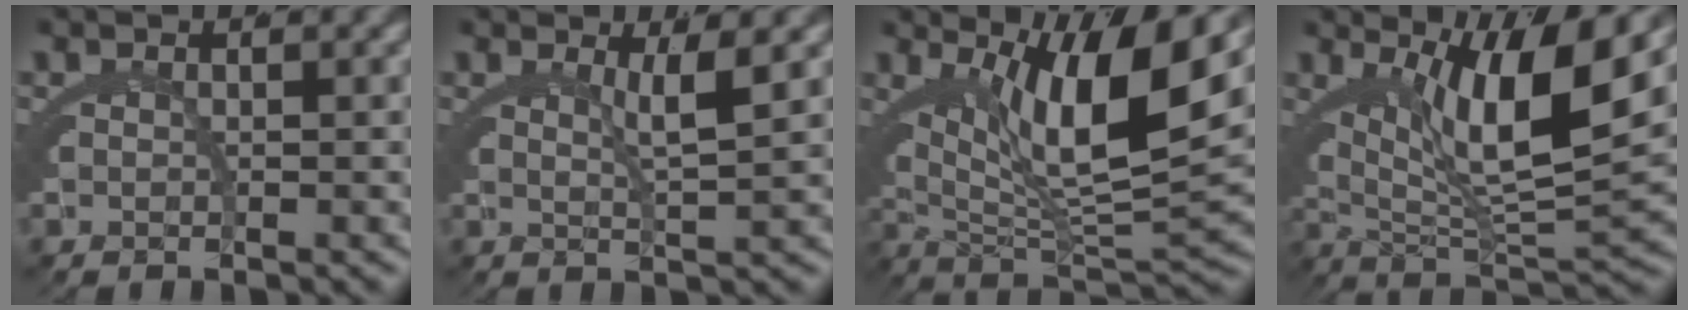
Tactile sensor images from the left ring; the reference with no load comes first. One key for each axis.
{"total": 2.6, "fx": 1.5, "fy": -1.1, "fz": 1.8, "tx": -0.029, "ty": -0.007, "tz": 0.032}
{"total": 11.8, "fx": 3.7, "fy": 4.6, "fz": 10.2, "tx": -0.166, "ty": 0.004, "tz": 0.064}
{"total": 10.7, "fx": 3.3, "fy": 3.9, "fz": 9.4, "tx": -0.156, "ty": 0.001, "tz": 0.059}